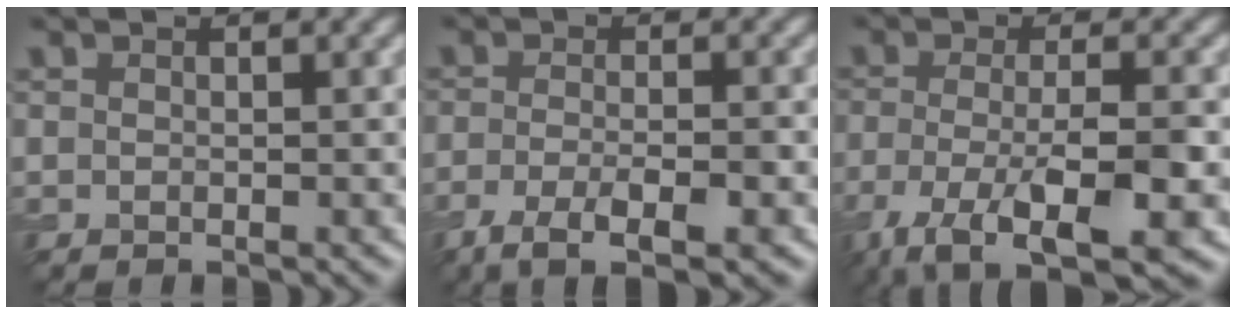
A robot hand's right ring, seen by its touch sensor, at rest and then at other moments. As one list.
[{"total": 5.0, "force": [-2.6, 1.3, 4.0], "torque": [-0.076, -0.008, -0.050]}, {"total": 9.3, "force": [-4.7, 2.8, 7.6], "torque": [-0.138, -0.014, -0.083]}]